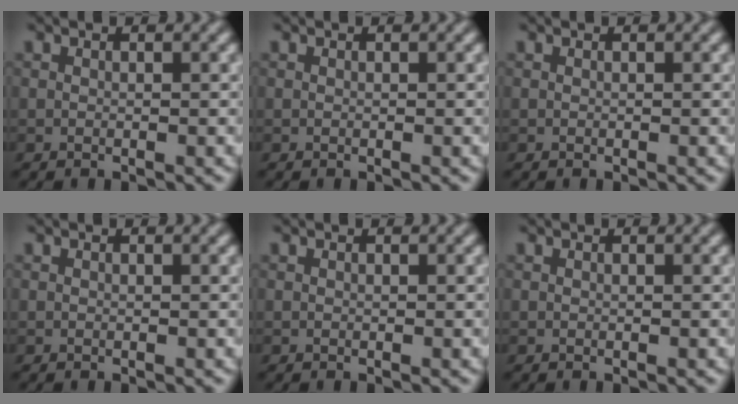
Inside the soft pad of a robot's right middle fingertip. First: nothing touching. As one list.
[{"total": 0.0}, {"total": 0.0}, {"total": 0.0}, {"total": 0.0}, {"total": 0.0}]